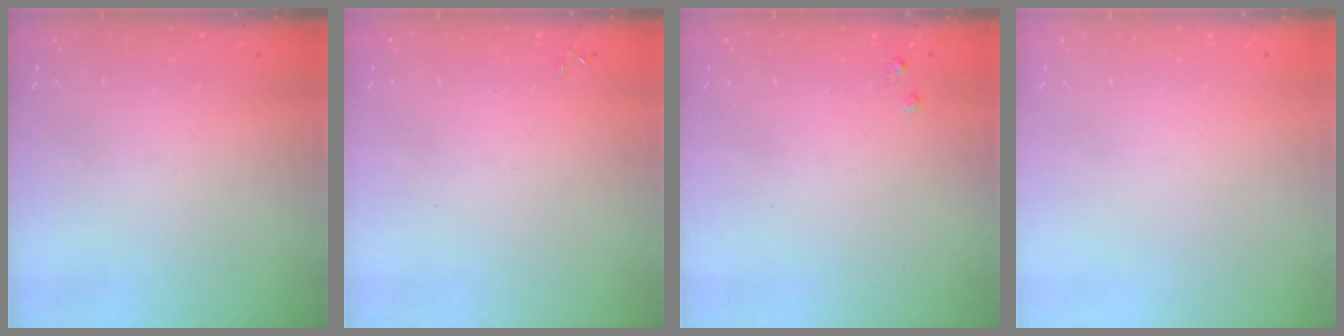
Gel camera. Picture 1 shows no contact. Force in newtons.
{"total": 0.0}
{"total": 2.7, "press": 2.7, "slide": 0.4}
{"total": 0.0}